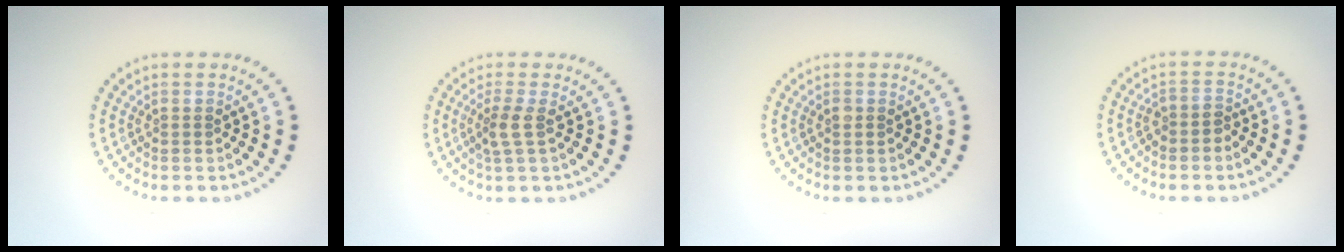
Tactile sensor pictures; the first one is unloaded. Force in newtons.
{"total": 1.9, "press": 1.5, "slide": 1.2}
{"total": 0.7, "press": 0.6, "slide": 0.1}
{"total": 1.5, "press": 1.1, "slide": 0.9}